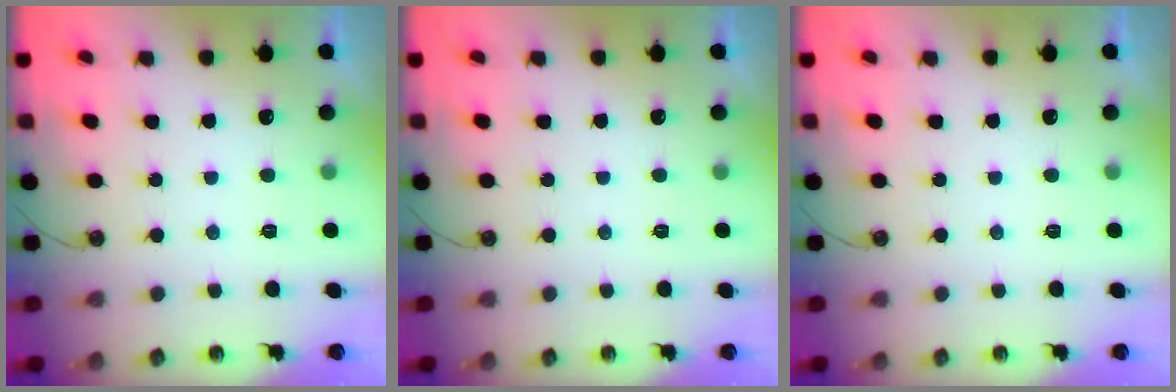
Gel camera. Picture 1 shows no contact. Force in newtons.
{"total": 0.0}
{"total": 0.0}